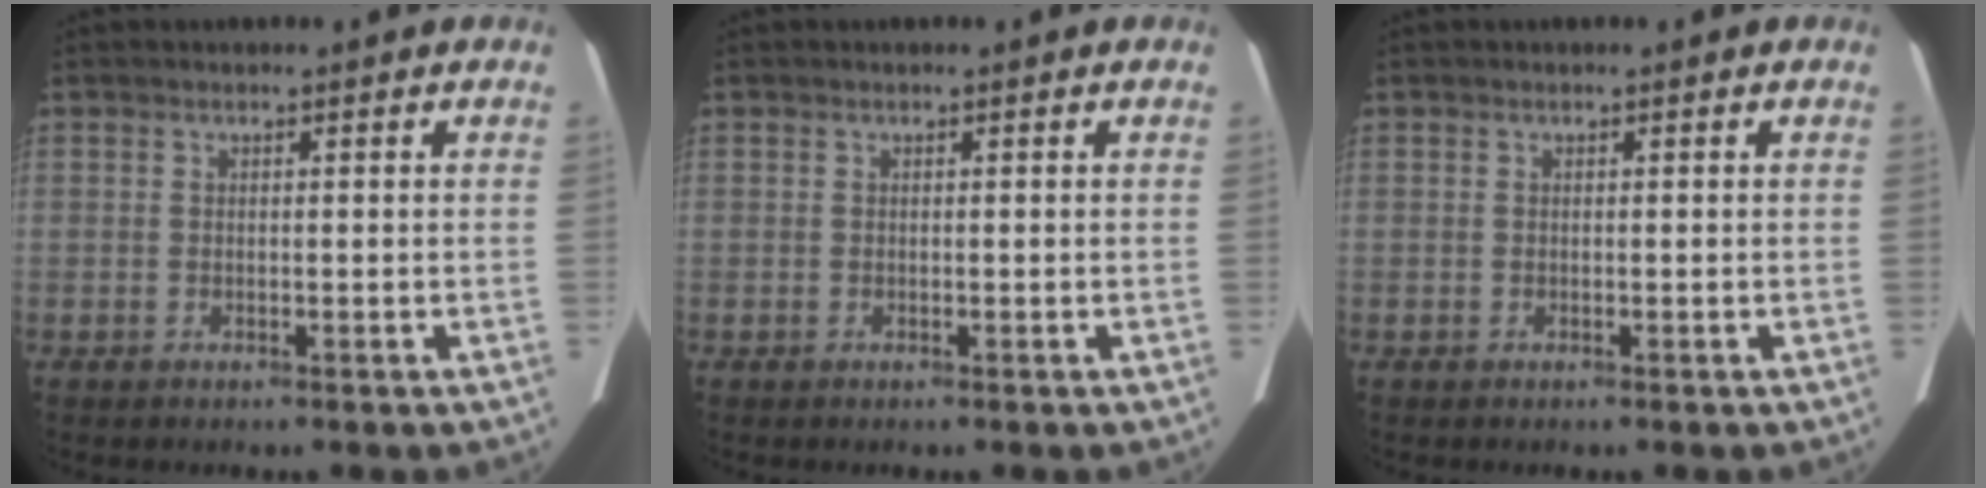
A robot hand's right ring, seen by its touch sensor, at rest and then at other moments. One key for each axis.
{"total": 0.0}
{"total": 0.0}